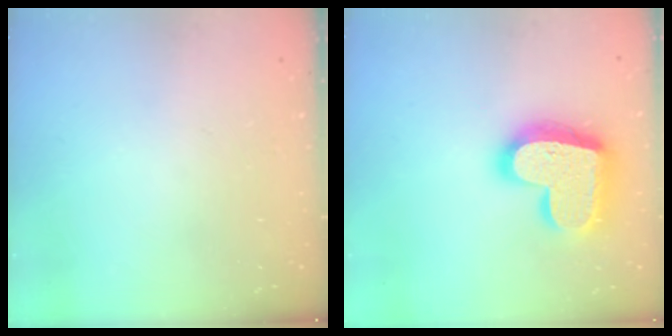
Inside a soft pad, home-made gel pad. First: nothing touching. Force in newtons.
{"total": 21.7, "press": 21.6, "slide": 1.5}